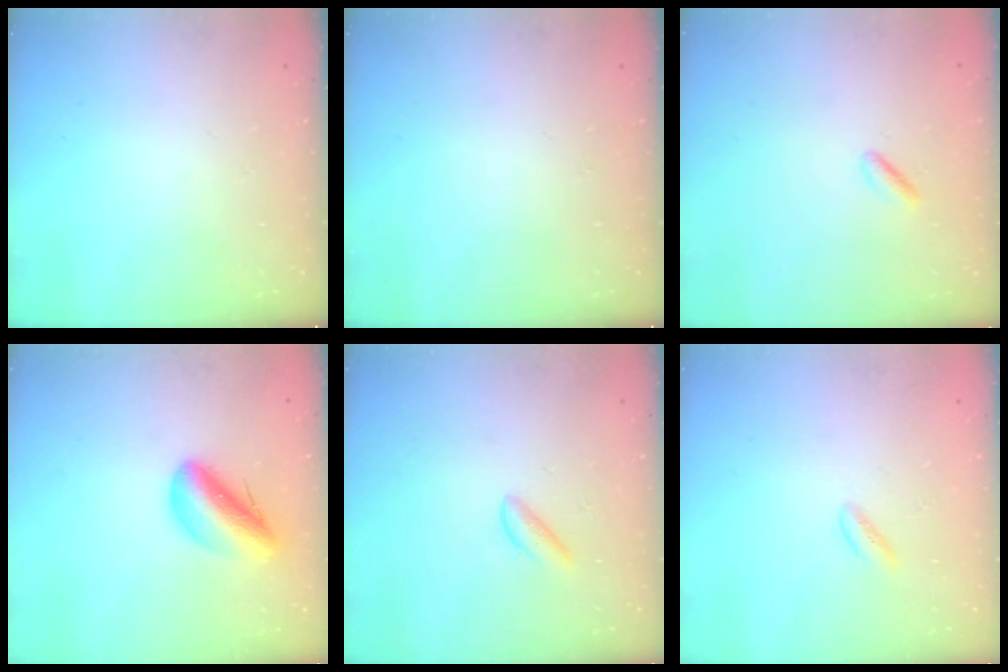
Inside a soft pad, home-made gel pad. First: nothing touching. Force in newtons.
{"total": 0.0}
{"total": 1.4, "press": 1.2, "slide": 0.8}
{"total": 11.5, "press": 11.0, "slide": 3.2}
{"total": 2.7, "press": 2.7, "slide": 0.3}
{"total": 1.3, "press": 1.1, "slide": 0.6}